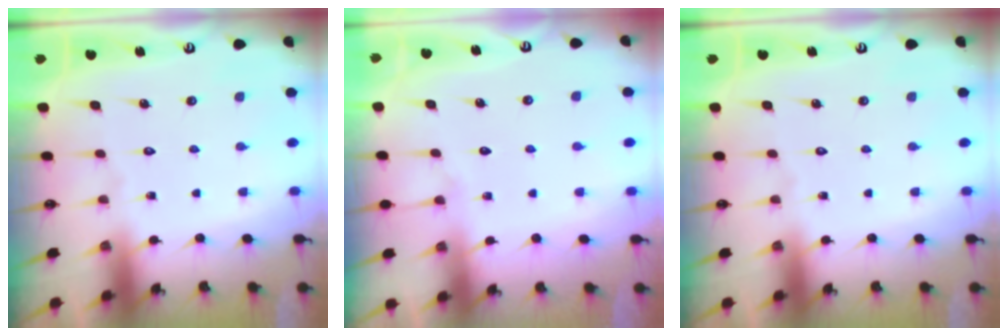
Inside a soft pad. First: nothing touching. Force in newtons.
{"total": 4.3, "press": 4.2, "slide": 0.6}
{"total": 0.0}